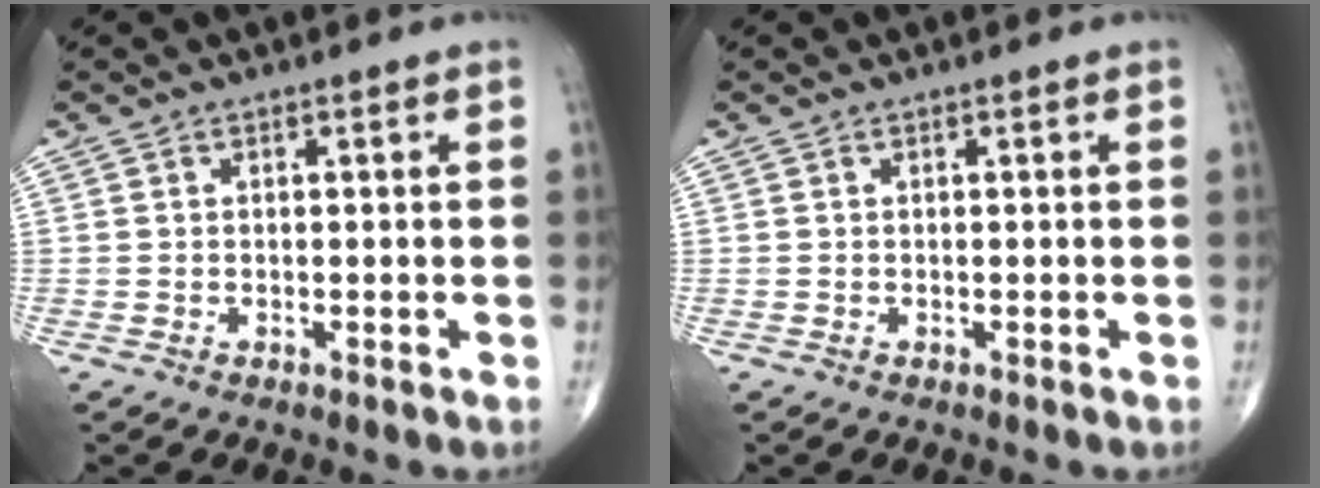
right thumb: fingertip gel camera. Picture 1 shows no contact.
{"total": 0.0}